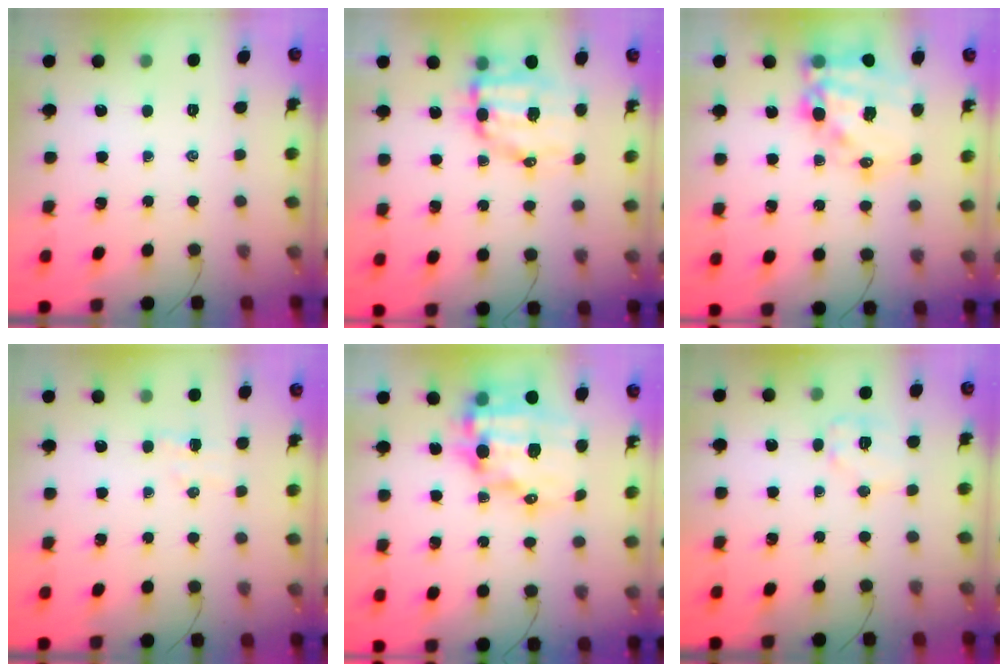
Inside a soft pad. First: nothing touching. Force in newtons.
{"total": 10.6, "press": 10.3, "slide": 2.3}
{"total": 17.9, "press": 17.5, "slide": 4.1}
{"total": 3.0, "press": 2.9, "slide": 0.7}
{"total": 15.5, "press": 15.1, "slide": 3.5}
{"total": 8.1, "press": 8.1, "slide": 0.6}